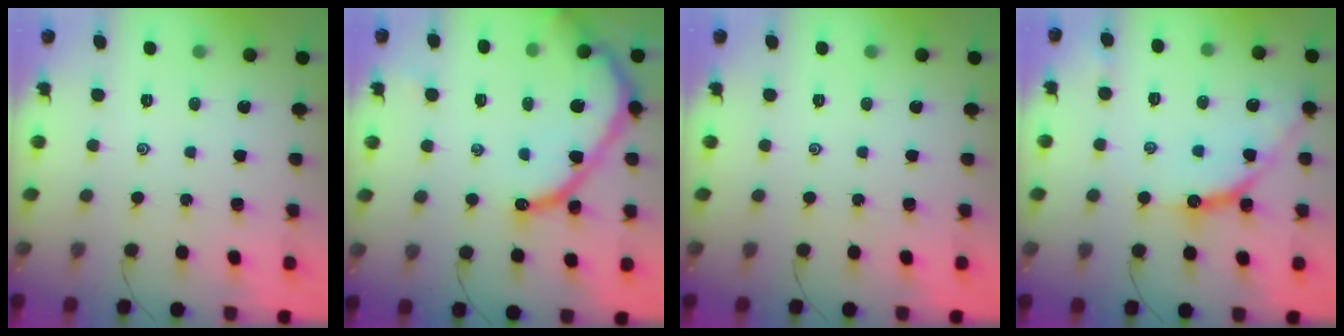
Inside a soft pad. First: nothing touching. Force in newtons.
{"total": 15.1, "press": 15.0, "slide": 1.8}
{"total": 0.0}
{"total": 11.3, "press": 11.3, "slide": 0.9}